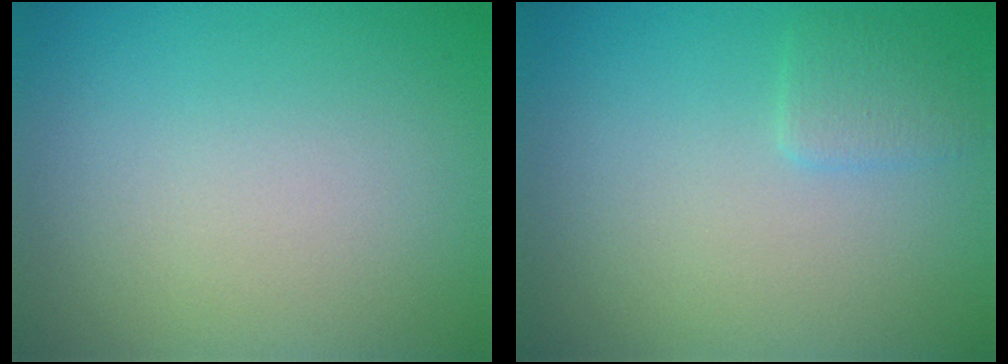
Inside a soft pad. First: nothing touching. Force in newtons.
{"total": 1.4, "press": 1.4, "slide": 0.0}